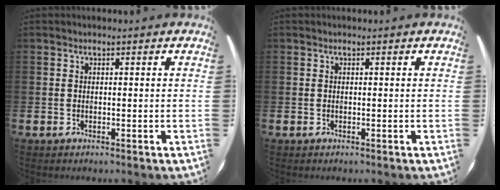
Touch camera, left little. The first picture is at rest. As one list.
[{"total": 0.0}]